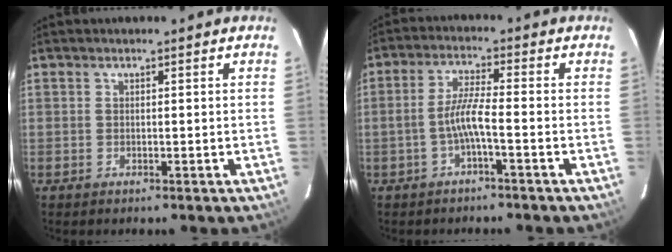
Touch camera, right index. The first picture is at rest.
{"total": 4.7, "force": [-2.0, -0.1, 4.2], "torque": [-0.094, 0.008, -0.037]}